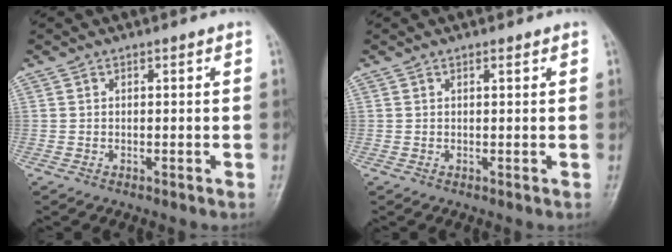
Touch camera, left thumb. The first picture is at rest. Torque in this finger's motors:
{"motor_torque": [-0.01, 0.06, -0.18, 0.14, -0.03]}